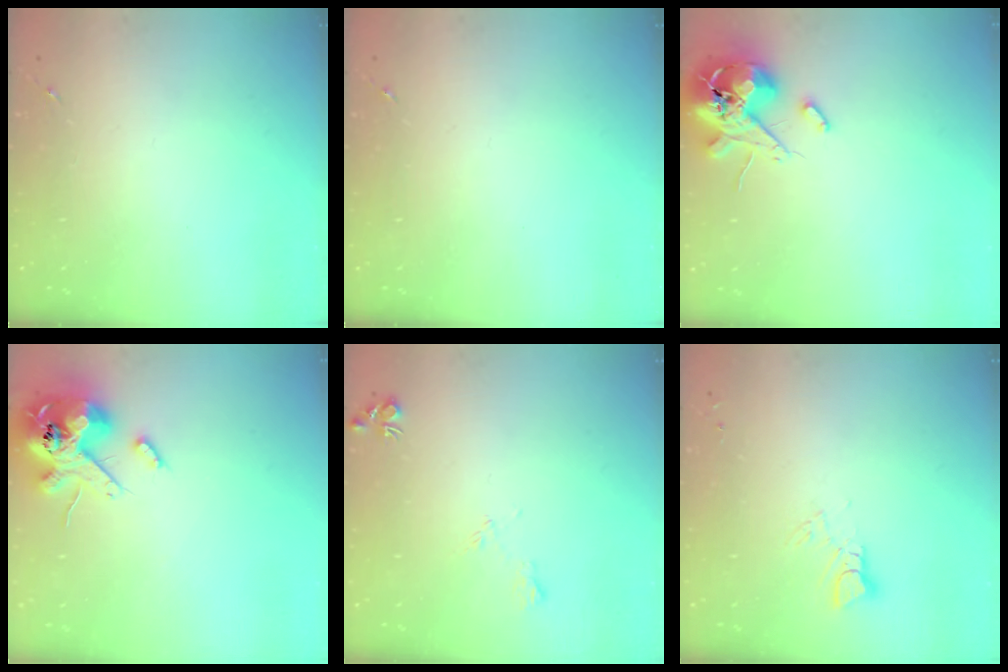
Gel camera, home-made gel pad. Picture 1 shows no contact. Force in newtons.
{"total": 0.0}
{"total": 13.0, "press": 12.8, "slide": 2.1}
{"total": 14.9, "press": 14.7, "slide": 2.6}
{"total": 5.8, "press": 5.8, "slide": 0.8}
{"total": 3.6, "press": 3.6, "slide": 0.1}